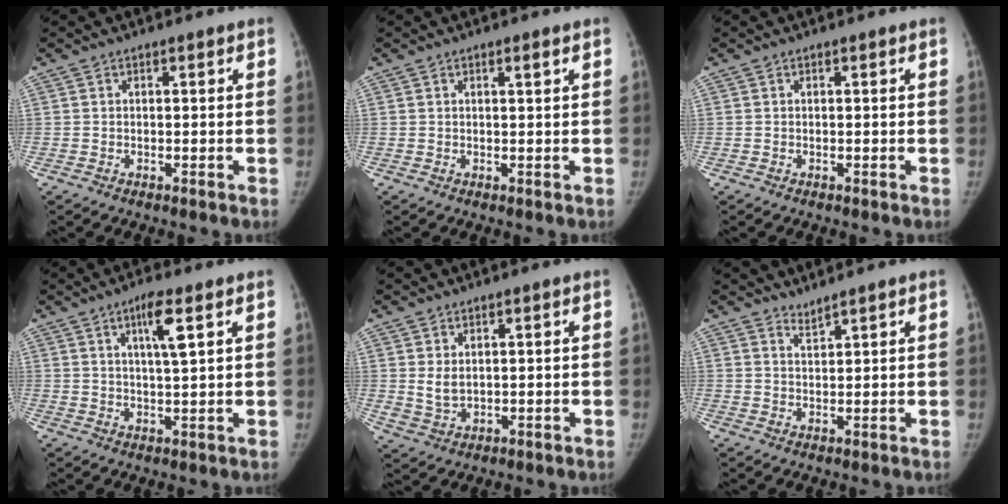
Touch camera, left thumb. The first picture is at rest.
{"total": 0.7, "force": [0.5, -0.1, 0.5], "torque": [-0.007, -0.003, 0.008]}
{"total": 0.0}
{"total": 6.0, "force": [2.7, 0.8, 5.3], "torque": [-0.094, -0.012, 0.047]}
{"total": 3.3, "force": [0.8, 2.4, 2.2], "torque": [-0.038, -0.012, 0.028]}
{"total": 1.8, "force": [1.8, -0.2, 0.3], "torque": [0.000, -0.016, 0.034]}